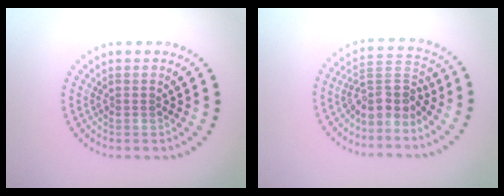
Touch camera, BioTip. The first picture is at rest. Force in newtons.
{"total": 3.3, "press": 2.5, "slide": 2.1}